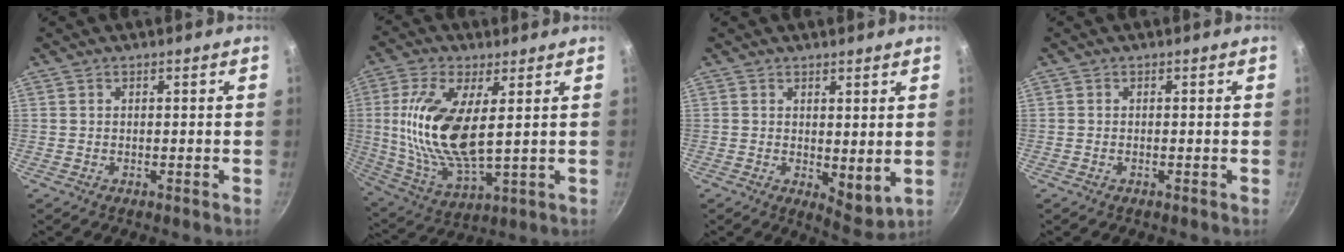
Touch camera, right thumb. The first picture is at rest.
{"total": 16.6, "force": [2.8, 6.9, 14.8], "torque": [-0.304, -0.017, 0.059]}
{"total": 5.7, "force": [1.4, 2.7, 4.8], "torque": [-0.061, -0.028, 0.024]}
{"total": 0.0}